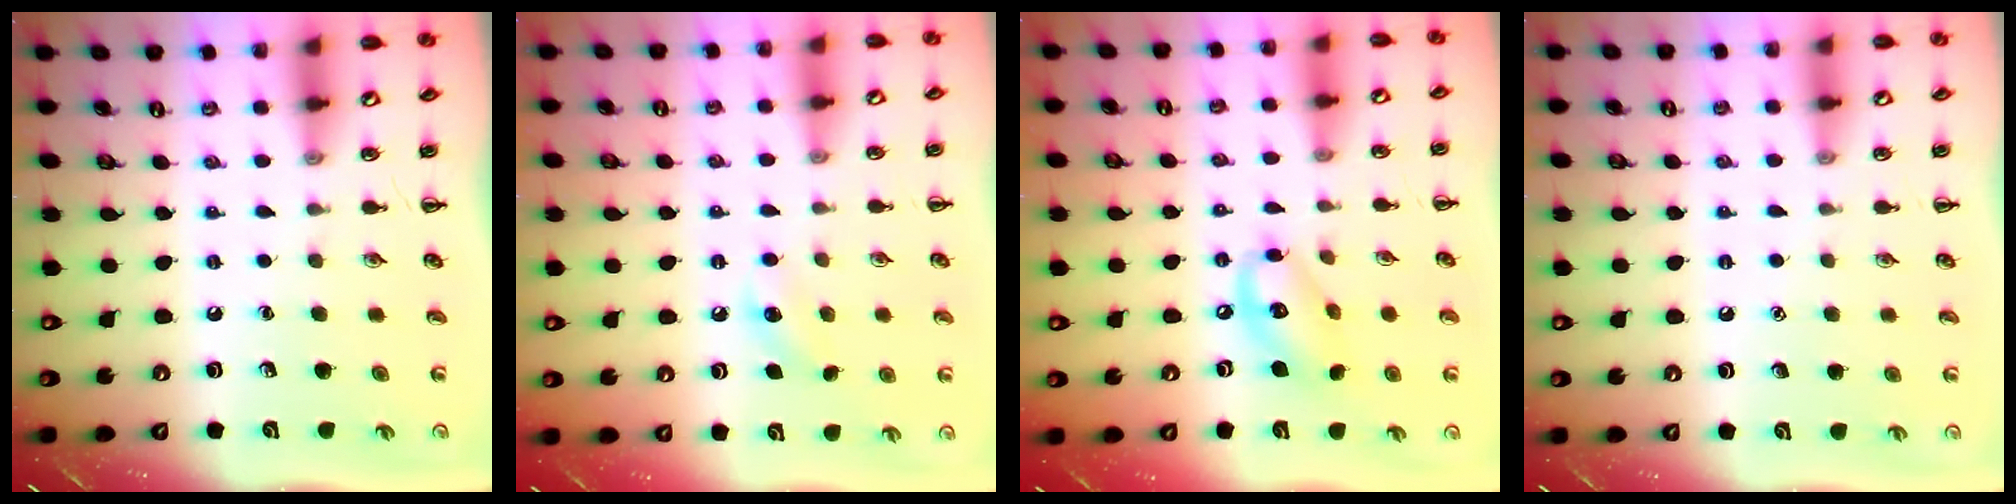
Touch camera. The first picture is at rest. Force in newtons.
{"total": 7.4, "press": 7.1, "slide": 1.7}
{"total": 12.1, "press": 11.8, "slide": 2.4}
{"total": 1.5, "press": 1.4, "slide": 0.1}